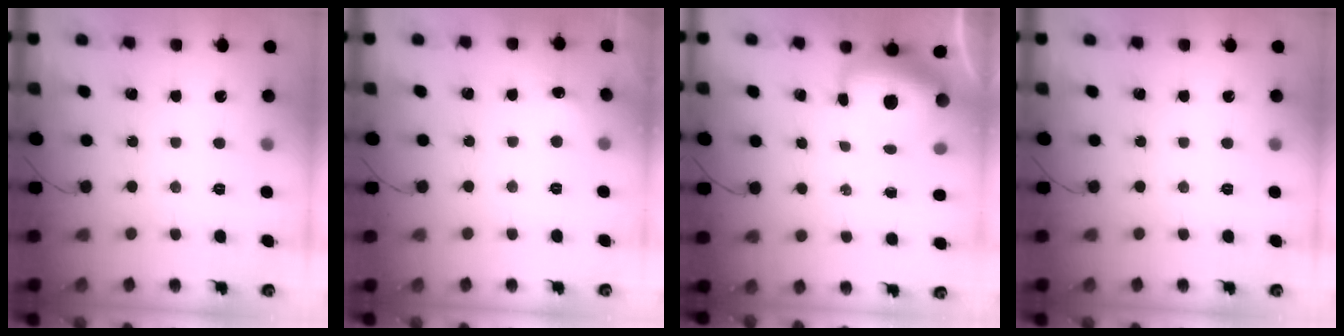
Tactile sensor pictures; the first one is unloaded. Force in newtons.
{"total": 5.4, "press": 5.3, "slide": 1.3}
{"total": 10.9, "press": 10.4, "slide": 3.2}
{"total": 0.0}